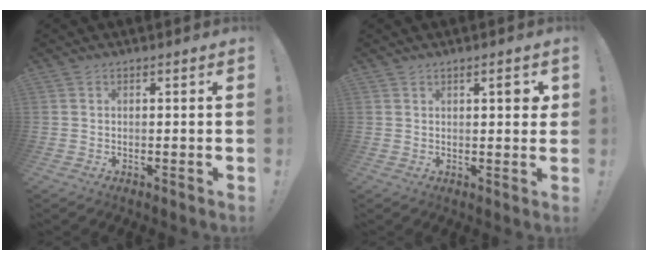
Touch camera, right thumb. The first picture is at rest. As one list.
[{"total": 3.3, "force": [1.4, 1.1, 2.8], "torque": [-0.024, -0.008, 0.017]}]